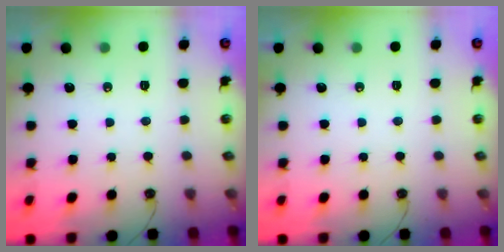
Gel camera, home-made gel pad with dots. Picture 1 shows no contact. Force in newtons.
{"total": 0.0}